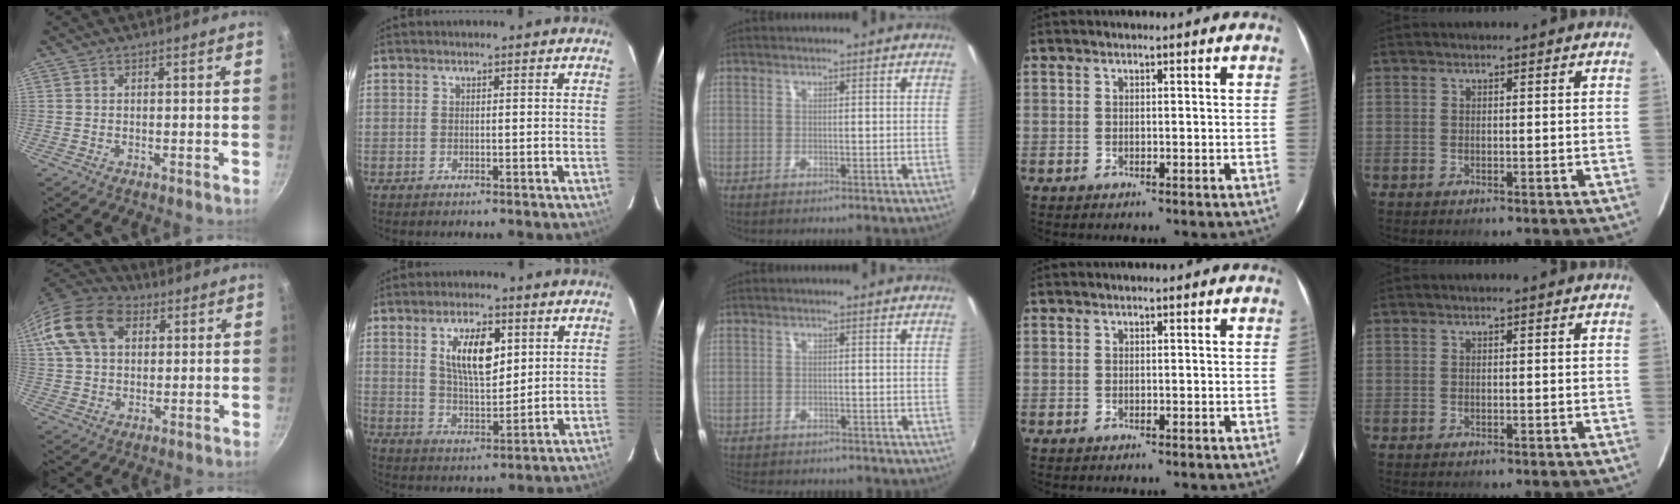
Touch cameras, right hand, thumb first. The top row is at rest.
{"thumb": {"total": 17.4, "force": [6.2, 11.9, 11.0], "torque": [-0.211, 0.019, 0.101]}, "index": {"total": 10.3, "force": [3.7, 4.5, 8.5], "torque": [-0.148, 0.005, 0.071]}, "middle": {"total": 7.3, "force": [-6.5, 2.2, 2.5], "torque": [-0.063, -0.020, -0.098]}}